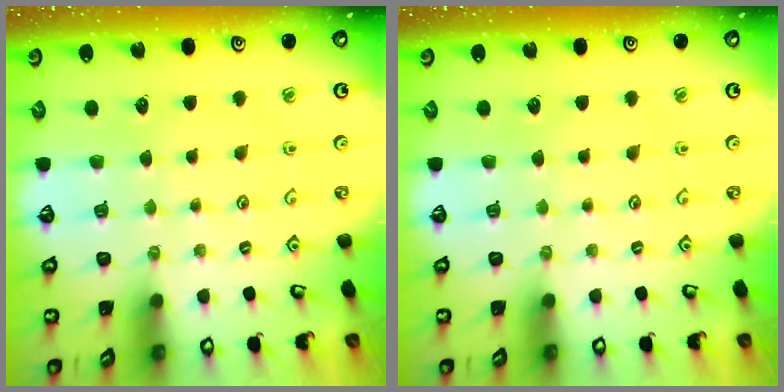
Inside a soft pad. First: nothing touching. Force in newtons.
{"total": 0.0}